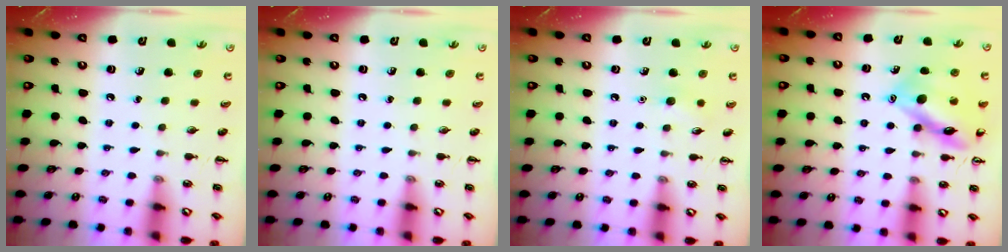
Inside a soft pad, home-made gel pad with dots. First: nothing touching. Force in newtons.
{"total": 0.0}
{"total": 4.9, "press": 4.6, "slide": 1.4}
{"total": 13.8, "press": 13.7, "slide": 1.3}